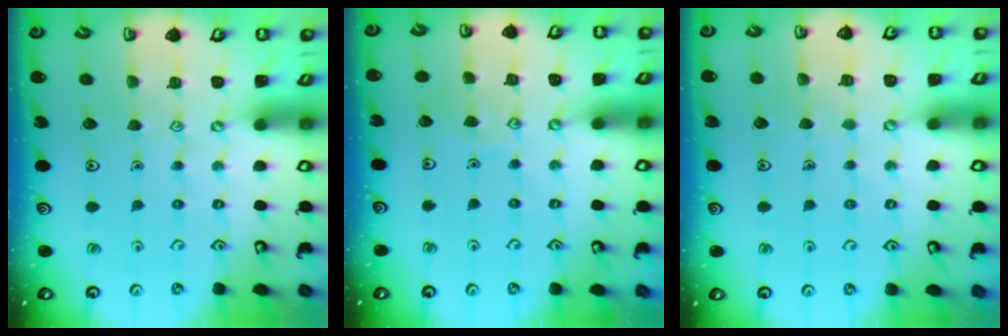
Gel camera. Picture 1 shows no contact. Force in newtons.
{"total": 3.7, "press": 3.7, "slide": 0.3}
{"total": 3.8, "press": 3.7, "slide": 0.2}